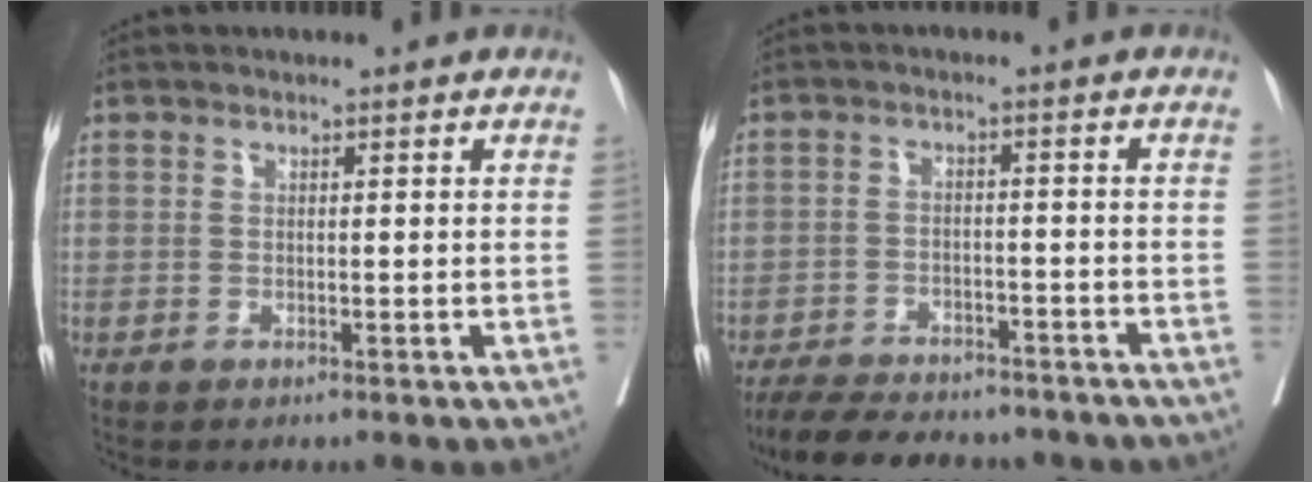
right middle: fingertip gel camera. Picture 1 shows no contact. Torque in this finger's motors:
{"motor_torque": [0.37, -0.39, 0.14, 0.06]}